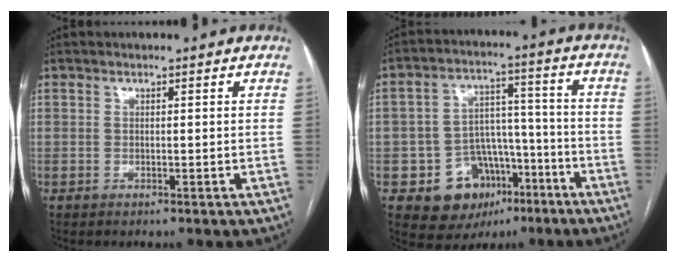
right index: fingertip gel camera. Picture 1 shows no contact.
{"total": 11.7, "force": [-5.7, 8.9, 4.9], "torque": [-0.064, 0.039, -0.074]}